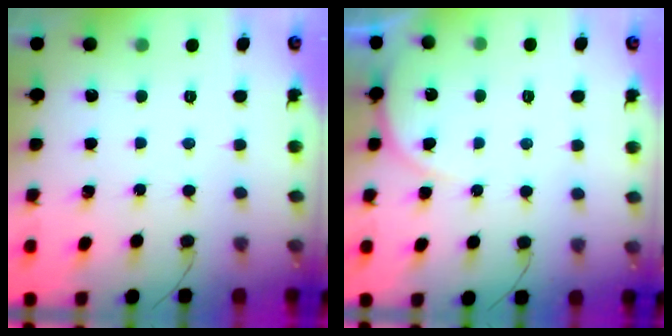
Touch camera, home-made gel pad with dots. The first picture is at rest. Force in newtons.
{"total": 4.6, "press": 4.6, "slide": 0.4}